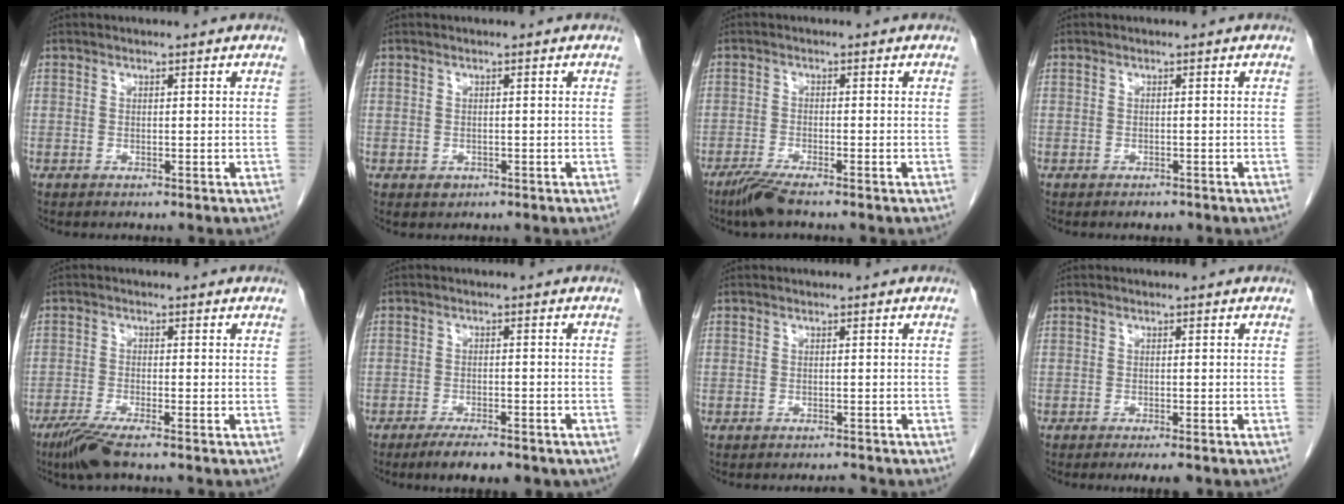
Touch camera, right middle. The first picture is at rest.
{"total": 1.0, "force": [-0.4, 0.8, 0.3], "torque": [-0.006, 0.002, 0.000]}
{"total": 3.8, "force": [-3.0, 0.1, 2.3], "torque": [-0.053, -0.011, -0.061]}
{"total": 1.1, "force": [-0.8, 0.5, 0.4], "torque": [-0.010, -0.002, -0.008]}
{"total": 4.8, "force": [-3.5, 0.0, 3.2], "torque": [-0.066, -0.014, -0.069]}
{"total": 6.8, "force": [-5.1, 1.8, 4.1], "torque": [-0.055, -0.009, -0.068]}
{"total": 1.1, "force": [-1.1, -0.1, 0.1], "torque": [-0.007, -0.006, -0.011]}
{"total": 3.0, "force": [-2.3, 0.5, 1.9], "torque": [-0.023, -0.008, -0.030]}